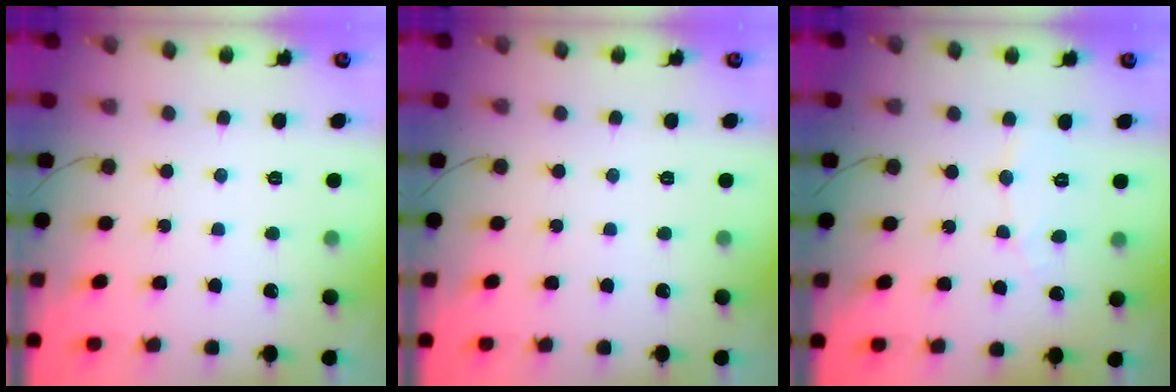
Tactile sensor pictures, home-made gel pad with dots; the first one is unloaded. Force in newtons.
{"total": 0.0}
{"total": 3.9, "press": 3.9, "slide": 0.3}